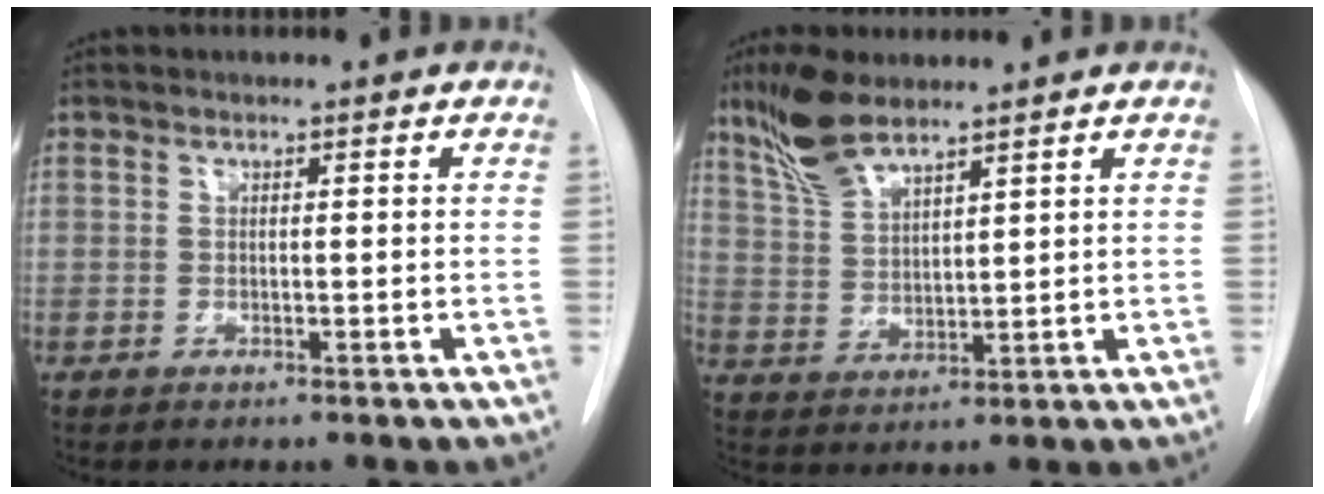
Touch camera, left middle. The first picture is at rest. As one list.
[{"total": 8.0, "force": [6.3, 1.9, 4.4], "torque": [-0.096, 0.007, 0.132]}]